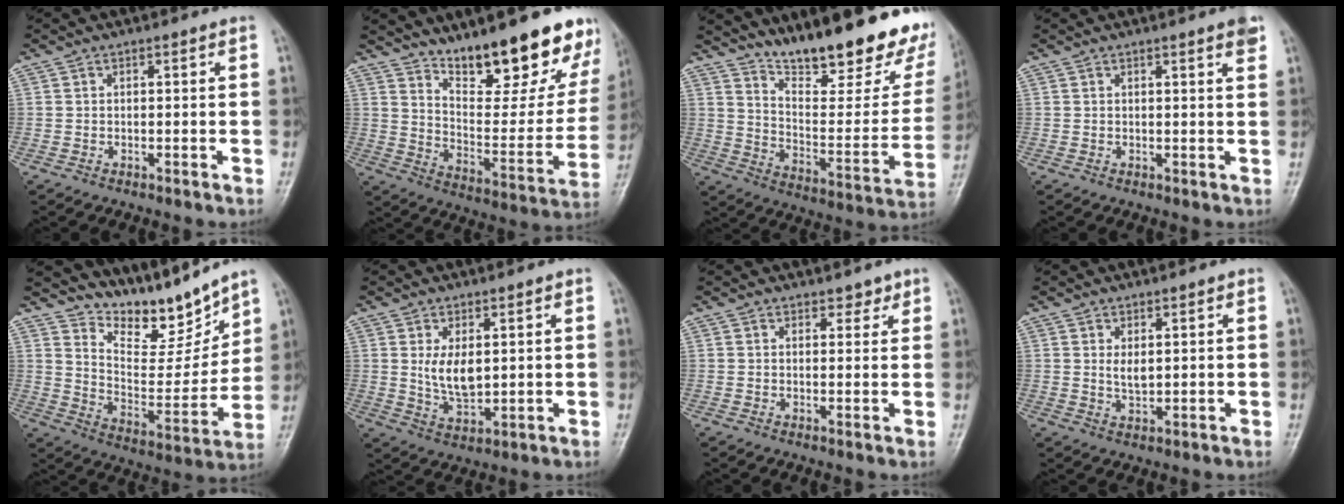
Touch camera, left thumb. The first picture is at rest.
{"total": 21.5, "force": [15.9, 6.9, 12.7], "torque": [-0.127, -0.107, 0.241]}
{"total": 26.2, "force": [19.8, 7.0, 15.7], "torque": [-0.188, -0.115, 0.285]}
{"total": 2.3, "force": [1.5, 0.1, 1.7], "torque": [-0.020, -0.005, 0.015]}
{"total": 14.0, "force": [12.2, 4.3, 5.1], "torque": [-0.041, -0.093, 0.215]}
{"total": 6.2, "force": [1.5, 3.4, 5.0], "torque": [-0.077, -0.018, 0.037]}
{"total": 2.2, "force": [1.7, 1.2, 0.6], "torque": [0.012, -0.009, 0.019]}
{"total": 2.7, "force": [1.0, 1.3, 2.1], "torque": [-0.031, -0.011, 0.020]}